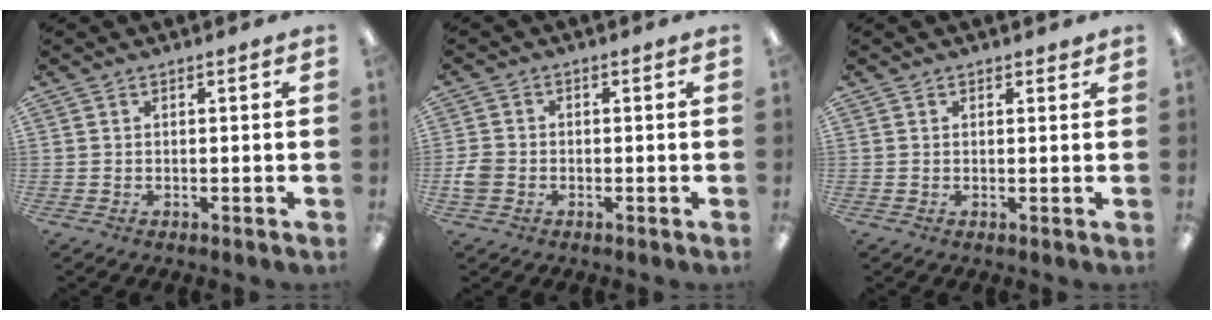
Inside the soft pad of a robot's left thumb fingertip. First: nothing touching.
{"total": 3.8, "force": [-1.2, 3.1, 1.9], "torque": [-0.035, 0.008, -0.022]}
{"total": 0.9, "force": [0.7, 0.5, 0.1], "torque": [0.005, -0.003, 0.011]}